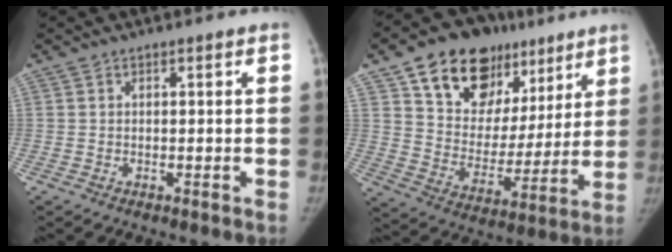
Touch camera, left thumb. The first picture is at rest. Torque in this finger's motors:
{"motor_torque": [1.52, 1.60, 0.42, -0.03, 0.06]}